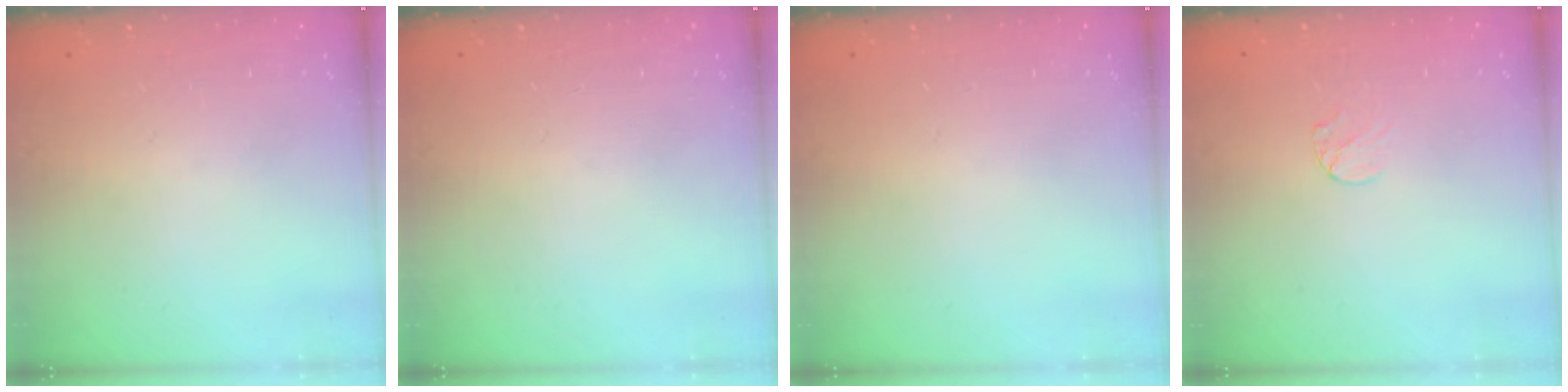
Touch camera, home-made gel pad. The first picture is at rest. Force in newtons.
{"total": 0.0}
{"total": 0.0}
{"total": 4.0, "press": 4.0, "slide": 0.4}